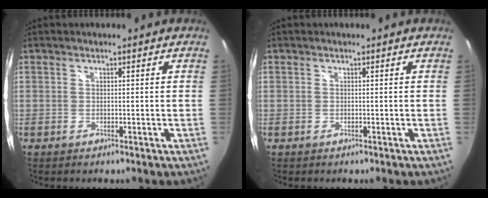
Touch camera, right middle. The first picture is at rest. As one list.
[{"total": 0.0}]